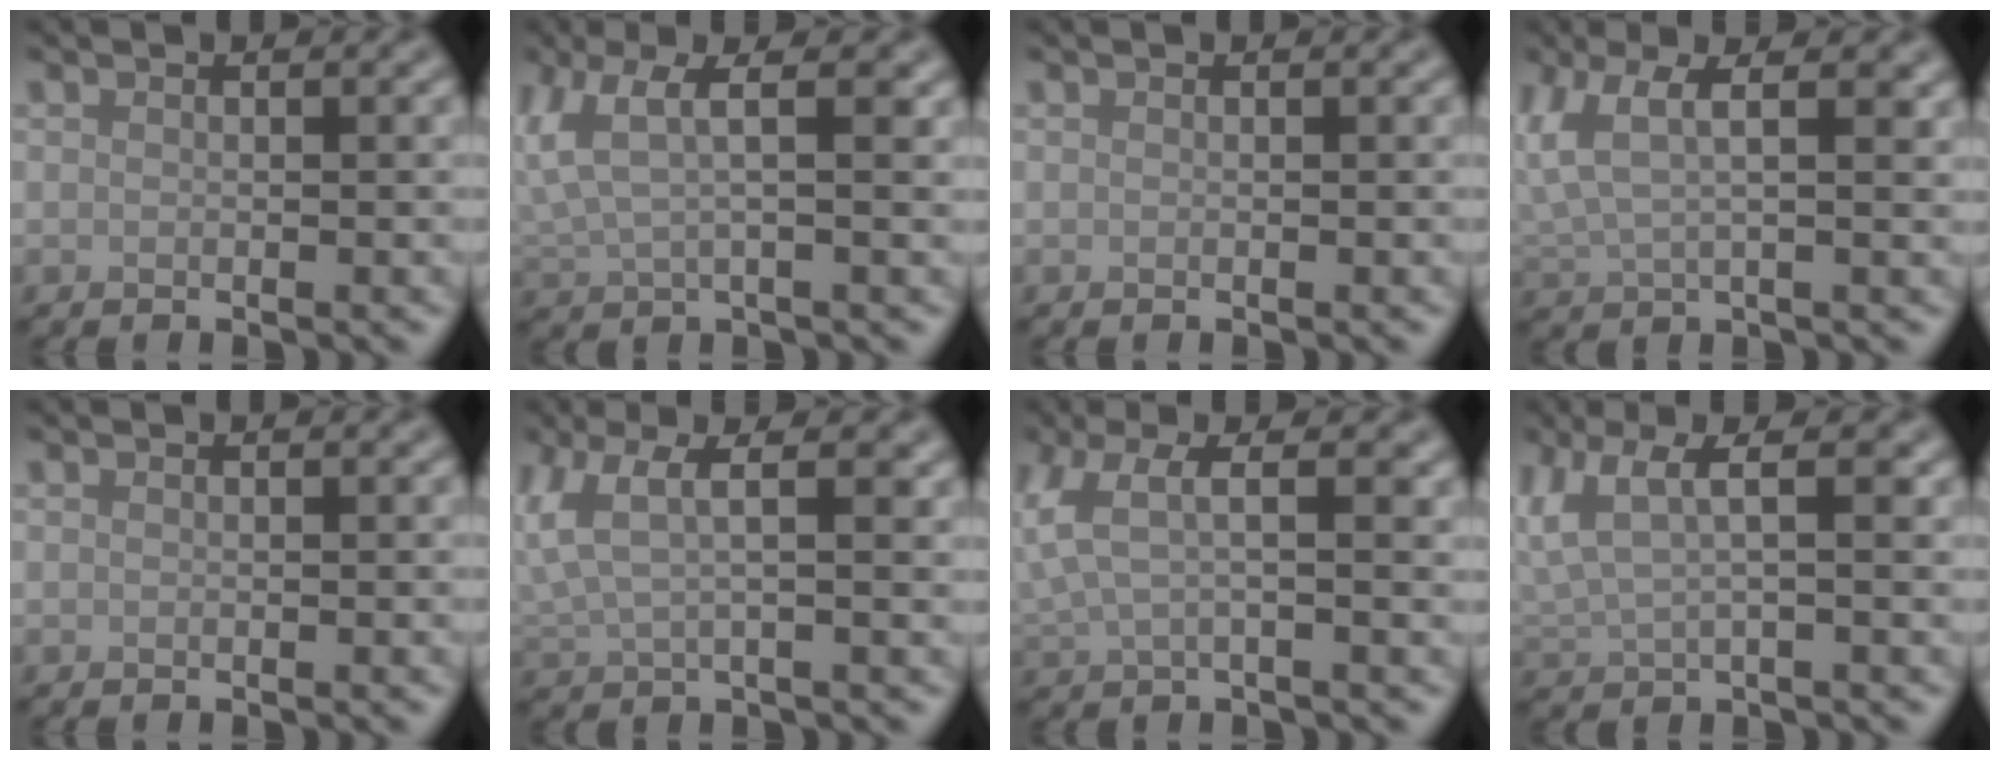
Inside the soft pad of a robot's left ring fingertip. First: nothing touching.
{"total": 4.3, "force": [1.7, 1.3, 3.7], "torque": [-0.092, 0.002, 0.038]}
{"total": 0.0}
{"total": 4.7, "force": [2.0, 1.6, 3.9], "torque": [-0.099, 0.002, 0.043]}
{"total": 0.0}
{"total": 4.2, "force": [1.8, 1.3, 3.6], "torque": [-0.094, 0.001, 0.040]}
{"total": 3.4, "force": [0.9, 1.1, 3.1], "torque": [-0.075, 0.003, 0.019]}
{"total": 3.8, "force": [1.5, 1.1, 3.3], "torque": [-0.080, 0.004, 0.034]}